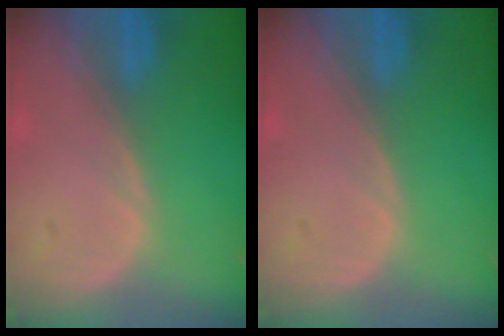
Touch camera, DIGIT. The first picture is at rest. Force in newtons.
{"total": 0.0}